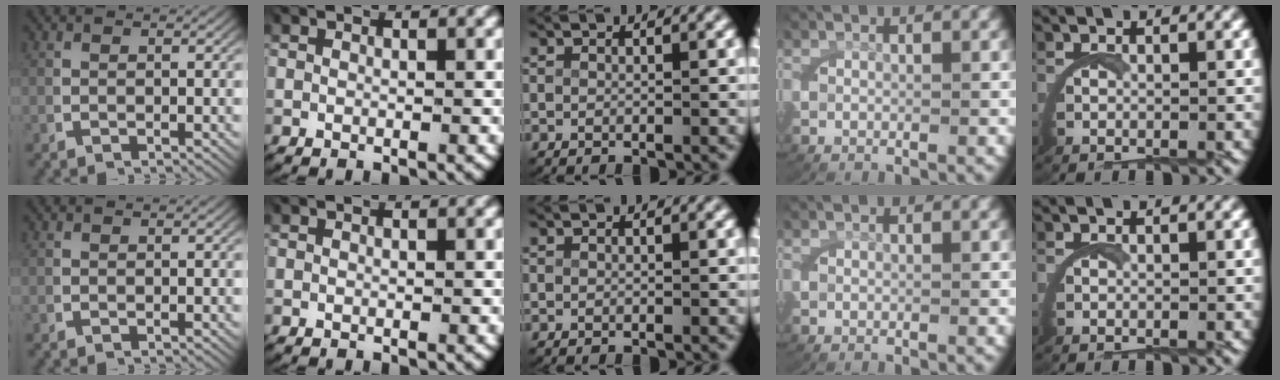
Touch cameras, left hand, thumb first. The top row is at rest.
{}